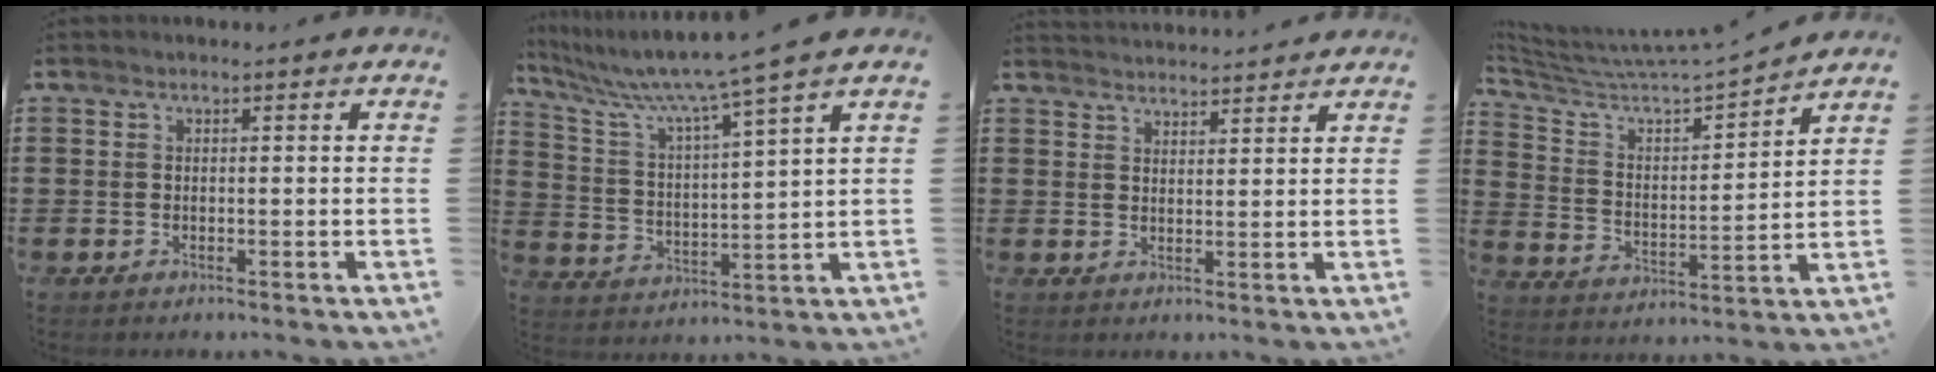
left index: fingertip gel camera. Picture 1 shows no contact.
{"total": 7.7, "force": [6.3, -1.0, 4.2], "torque": [-0.111, -0.051, 0.096]}
{"total": 2.8, "force": [2.7, -0.2, -0.3], "torque": [-0.001, -0.011, 0.053]}
{"total": 5.3, "force": [4.8, 0.1, 2.2], "torque": [-0.071, -0.047, 0.074]}